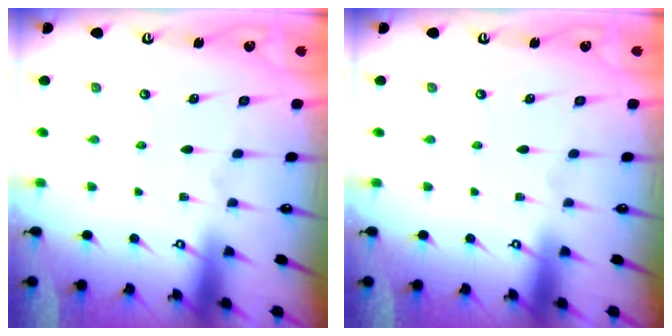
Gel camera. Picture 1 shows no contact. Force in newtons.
{"total": 0.0}